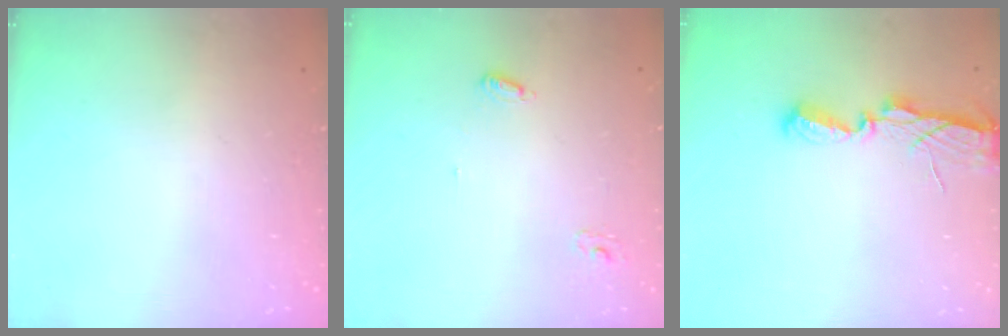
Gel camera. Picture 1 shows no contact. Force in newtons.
{"total": 4.2, "press": 4.2, "slide": 0.3}
{"total": 7.1, "press": 7.1, "slide": 0.5}